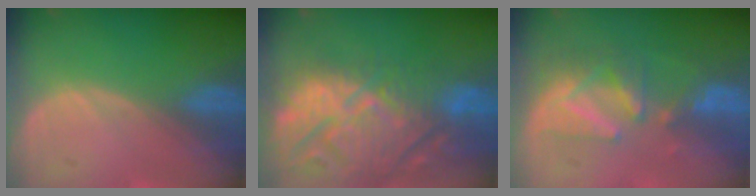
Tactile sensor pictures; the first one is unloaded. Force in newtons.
{"total": 15.4, "press": 13.1, "slide": 8.0}
{"total": 8.2, "press": 7.4, "slide": 3.5}